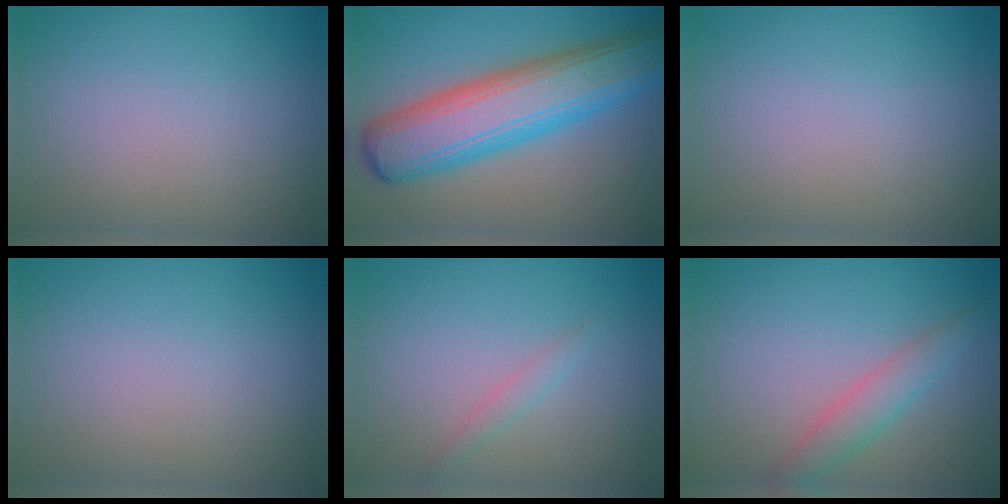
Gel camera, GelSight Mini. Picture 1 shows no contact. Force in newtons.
{"total": 9.6, "press": 9.6, "slide": 0.3}
{"total": 0.0}
{"total": 0.0}
{"total": 1.0, "press": 0.9, "slide": 0.1}
{"total": 2.7, "press": 2.7, "slide": 0.1}